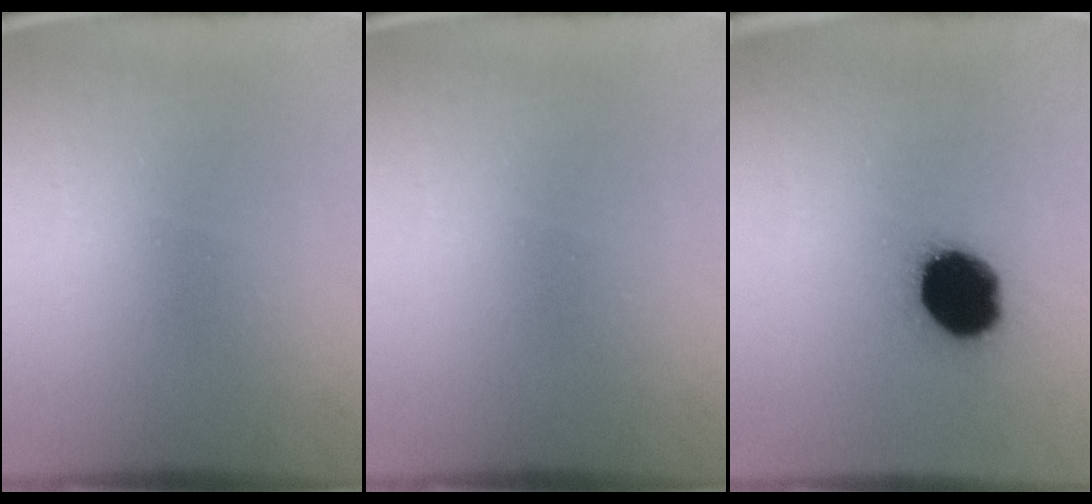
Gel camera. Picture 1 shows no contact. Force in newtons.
{"total": 0.0}
{"total": 18.2}